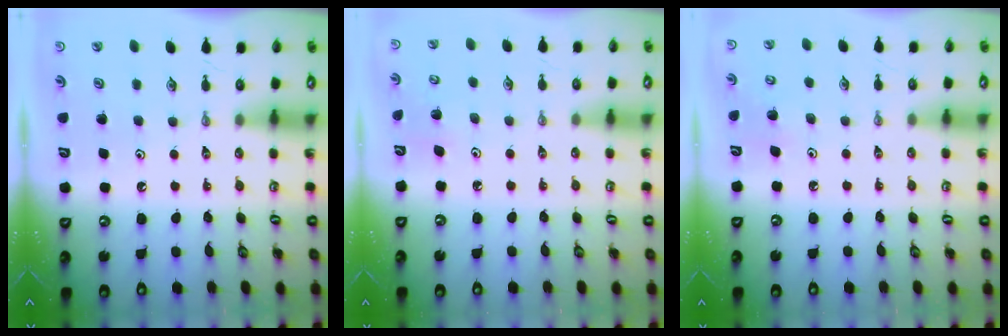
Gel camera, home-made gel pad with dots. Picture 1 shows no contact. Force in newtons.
{"total": 3.8, "press": 3.8, "slide": 0.2}
{"total": 4.9, "press": 4.9, "slide": 0.3}